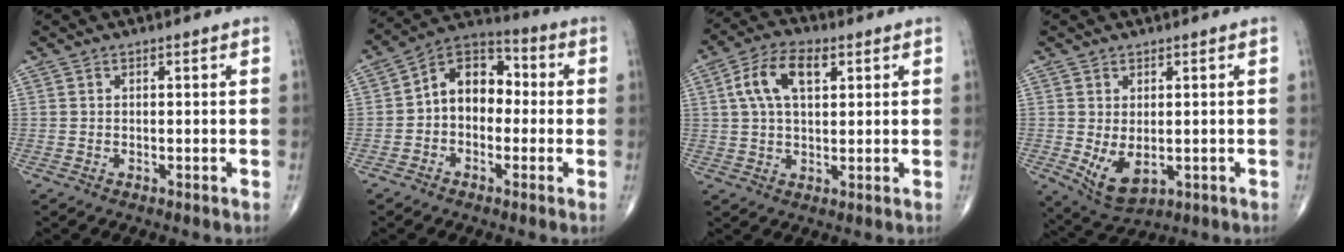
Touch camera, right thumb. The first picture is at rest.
{"total": 10.7, "force": [-0.5, 7.7, 7.4], "torque": [-0.082, 0.040, -0.028]}
{"total": 9.5, "force": [3.1, 5.0, 7.5], "torque": [-0.140, 0.011, 0.054]}
{"total": 6.6, "force": [-0.8, 3.7, 5.4], "torque": [-0.086, -0.010, 0.003]}